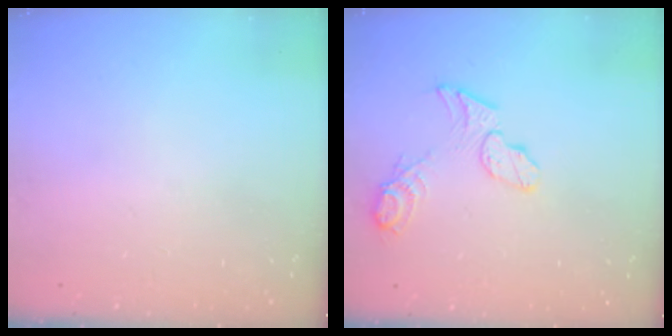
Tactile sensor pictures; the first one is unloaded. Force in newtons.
{"total": 9.0, "press": 9.0, "slide": 0.7}